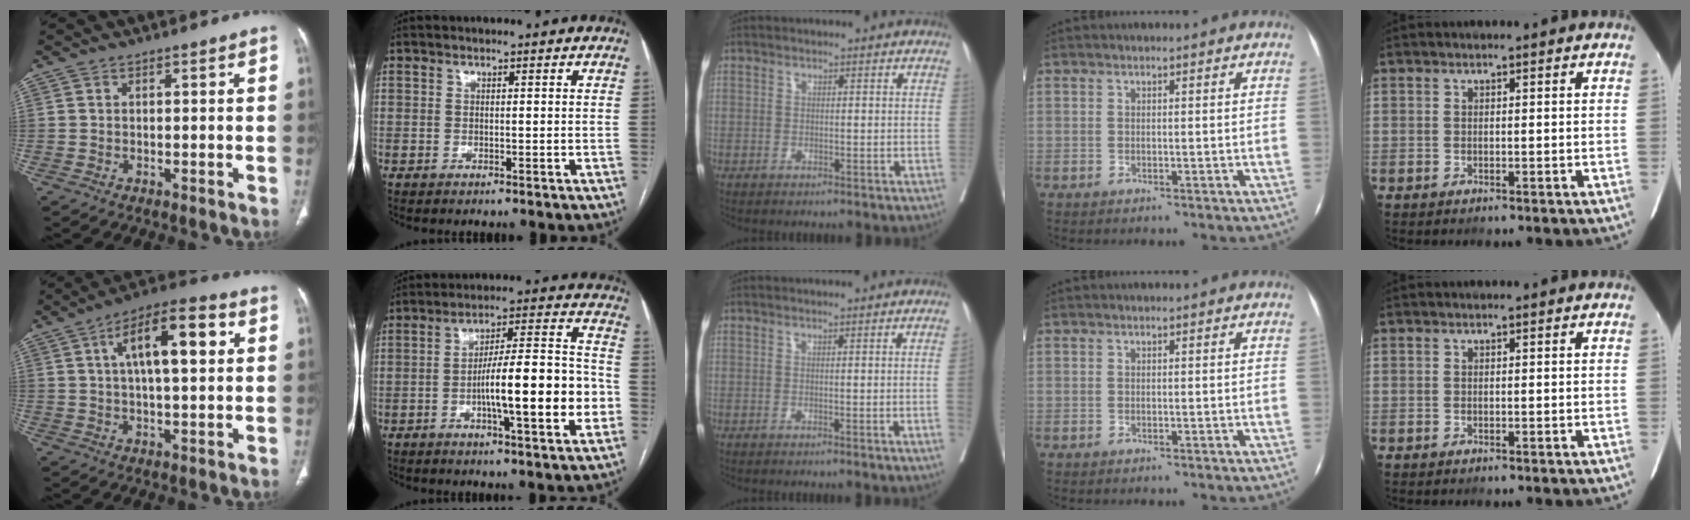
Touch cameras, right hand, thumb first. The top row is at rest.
{"thumb": {"total": 14.3, "force": [3.9, 5.2, 12.8], "torque": [-0.196, 0.015, 0.056]}, "index": {"total": 15.3, "force": [-3.8, 2.1, 14.7], "torque": [-0.229, 0.016, -0.057]}, "middle": {"total": 1.5, "force": [-0.2, -0.7, 1.3], "torque": [-0.015, -0.005, -0.002]}}